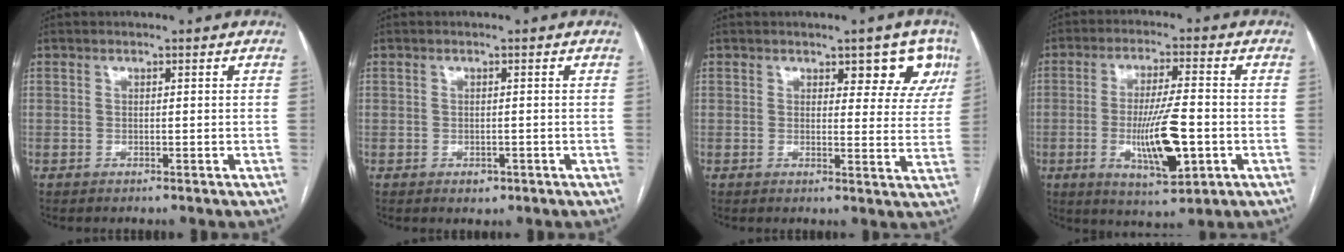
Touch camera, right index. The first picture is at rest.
{"total": 1.5, "force": [-0.7, 1.1, 0.7], "torque": [-0.007, 0.002, -0.003]}
{"total": 6.2, "force": [3.8, 3.0, 3.9], "torque": [-0.022, -0.001, 0.038]}
{"total": 11.1, "force": [-2.6, 2.1, 10.6], "torque": [-0.193, -0.011, -0.037]}